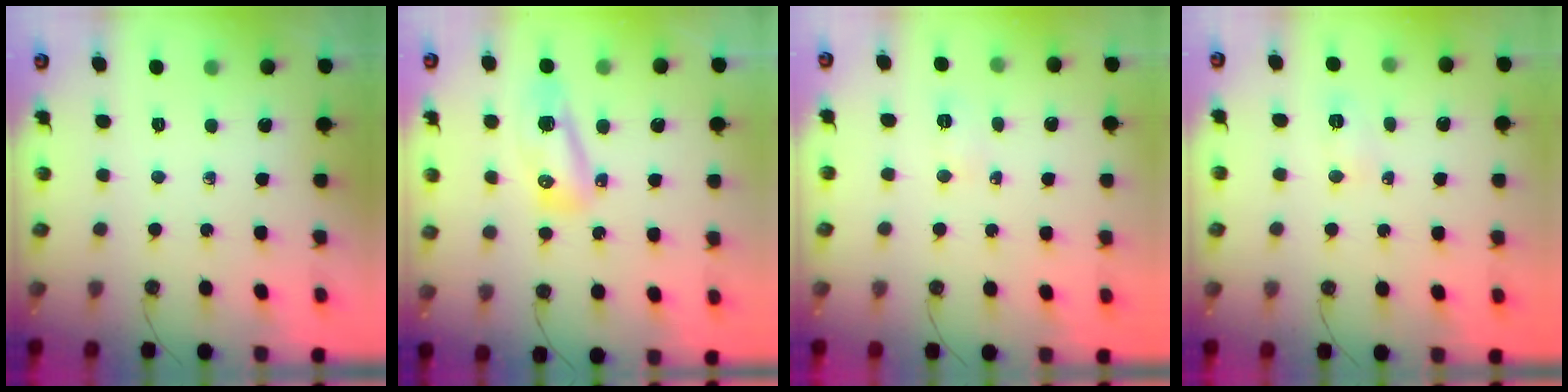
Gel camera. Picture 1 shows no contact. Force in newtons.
{"total": 8.1, "press": 8.0, "slide": 1.6}
{"total": 3.7, "press": 3.5, "slide": 0.9}
{"total": 5.0, "press": 4.9, "slide": 0.7}